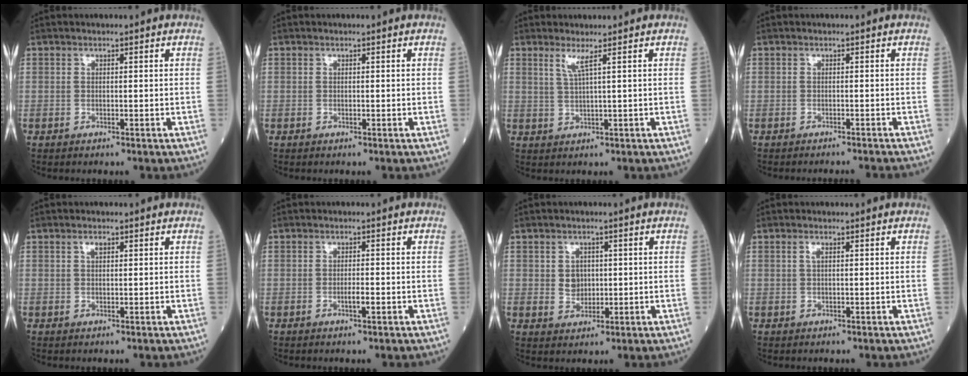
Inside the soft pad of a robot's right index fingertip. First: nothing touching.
{"total": 0.0}
{"total": 2.3, "force": [1.3, -0.6, 1.9], "torque": [-0.042, -0.007, 0.028]}
{"total": 3.8, "force": [-3.7, -0.7, 0.8], "torque": [-0.007, -0.011, -0.042]}
{"total": 1.1, "force": [0.5, 0.5, 0.8], "torque": [-0.016, 0.001, 0.008]}
{"total": 1.6, "force": [-0.6, 0.2, 1.5], "torque": [-0.028, 0.000, -0.009]}
{"total": 3.0, "force": [0.4, 2.5, 1.5], "torque": [-0.023, 0.002, 0.011]}
{"total": 0.9, "force": [0.3, 0.2, 0.8], "torque": [-0.021, 0.002, 0.004]}